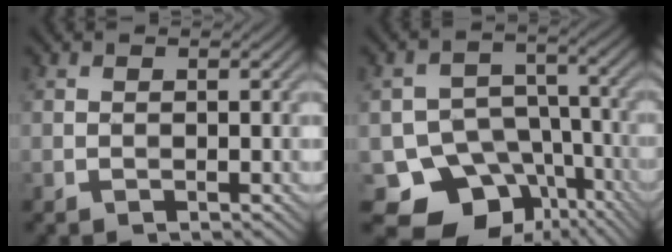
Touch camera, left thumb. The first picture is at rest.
{"total": 14.2, "force": [-8.7, 10.3, 4.6], "torque": [-0.090, -0.027, -0.122]}